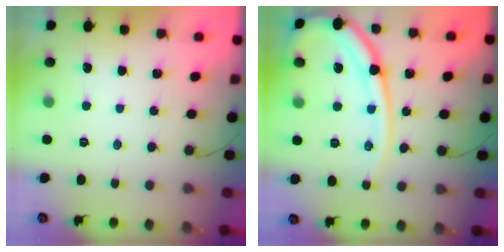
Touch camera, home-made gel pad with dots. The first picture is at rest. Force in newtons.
{"total": 15.4, "press": 15.3, "slide": 1.6}